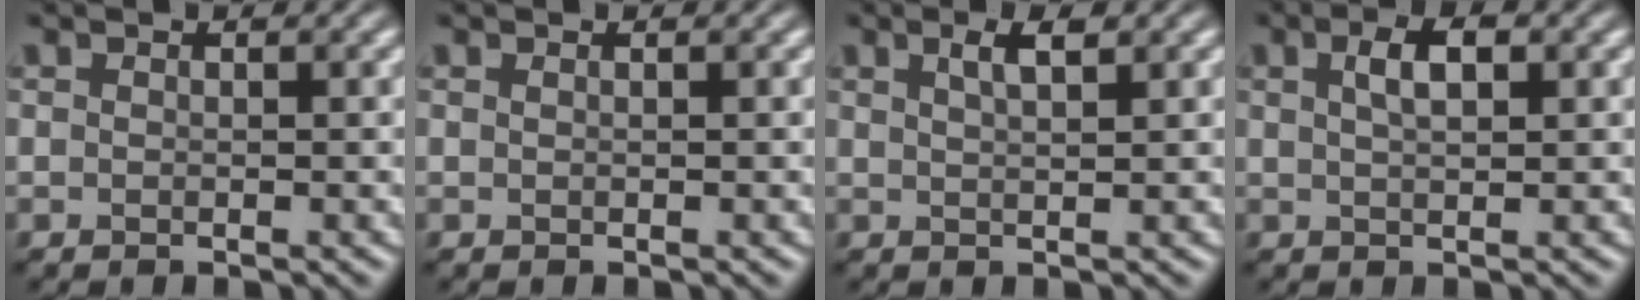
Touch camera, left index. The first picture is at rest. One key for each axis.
{"total": 0.0}
{"total": 2.0, "fx": 1.1, "fy": 0.5, "fz": 1.5, "tx": -0.023, "ty": 0.005, "tz": 0.019}
{"total": 2.6, "fx": 0.9, "fy": 1.0, "fz": 2.2, "tx": -0.039, "ty": 0.006, "tz": 0.017}